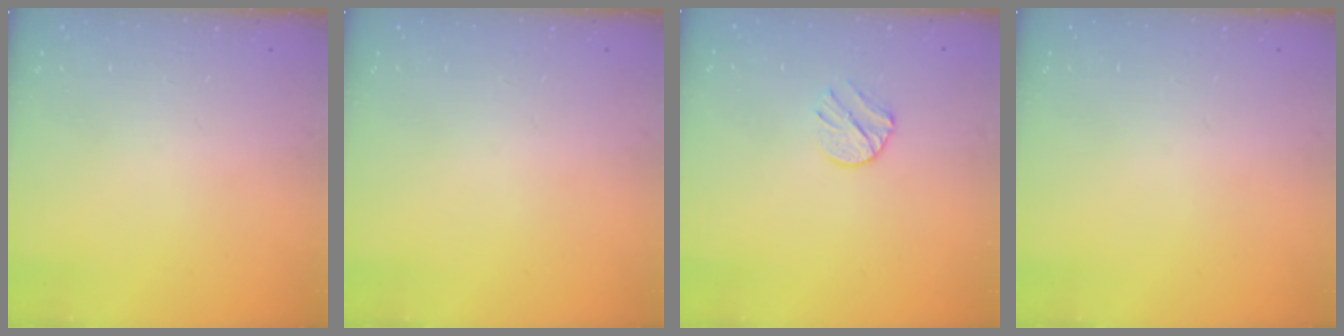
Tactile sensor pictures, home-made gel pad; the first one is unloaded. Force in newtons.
{"total": 0.0}
{"total": 7.5, "press": 7.5, "slide": 1.1}
{"total": 0.0}